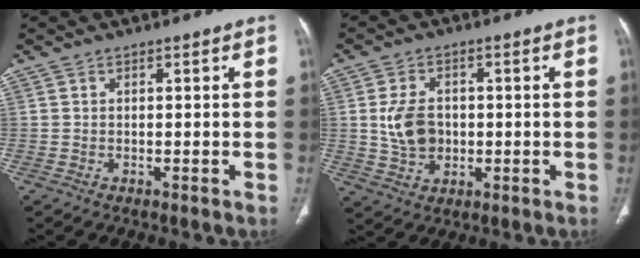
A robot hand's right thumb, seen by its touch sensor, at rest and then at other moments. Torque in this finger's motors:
{"motor_torque": [0.39, 0.33, 0.77, 0.16, 0.20]}